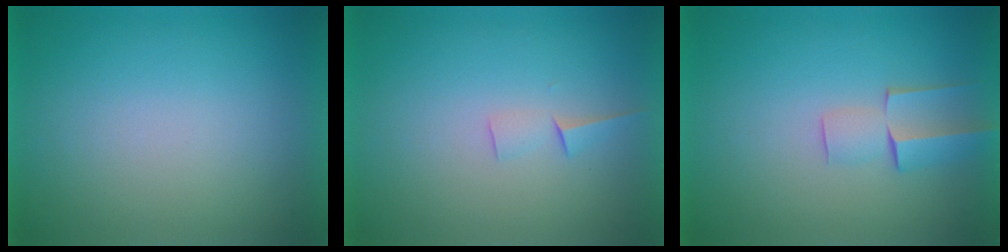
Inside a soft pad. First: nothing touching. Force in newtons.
{"total": 1.5}
{"total": 2.5}